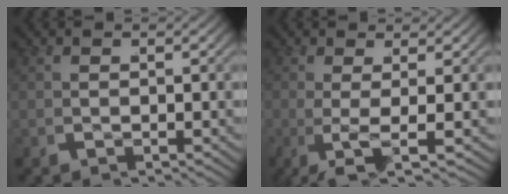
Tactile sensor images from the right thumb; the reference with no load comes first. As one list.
[{"total": 3.8, "force": [-0.4, 0.6, 3.7], "torque": [-0.088, -0.012, -0.004]}]